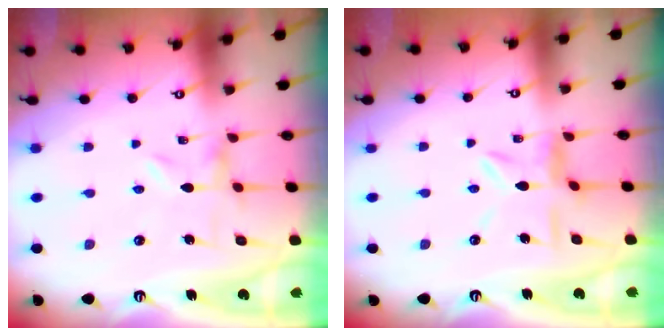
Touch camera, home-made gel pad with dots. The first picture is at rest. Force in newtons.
{"total": 7.6, "press": 7.6, "slide": 0.6}